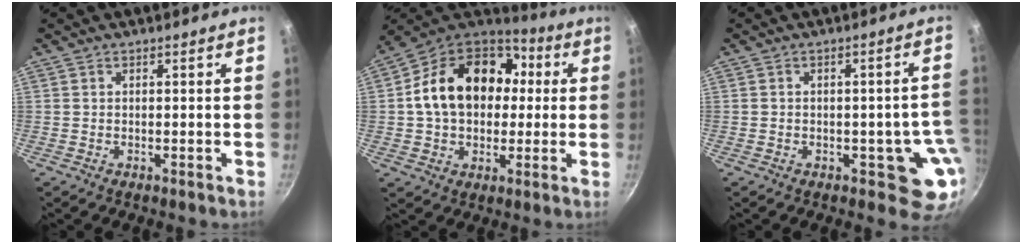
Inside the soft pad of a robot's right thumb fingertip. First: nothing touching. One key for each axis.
{"total": 21.4, "fx": 2.6, "fy": 15.9, "fz": 14.1, "tx": -0.222, "ty": 0.041, "tz": 0.036}
{"total": 7.5, "fx": -2.0, "fy": 4.6, "fz": 5.6, "tx": -0.010, "ty": 0.016, "tz": -0.023}